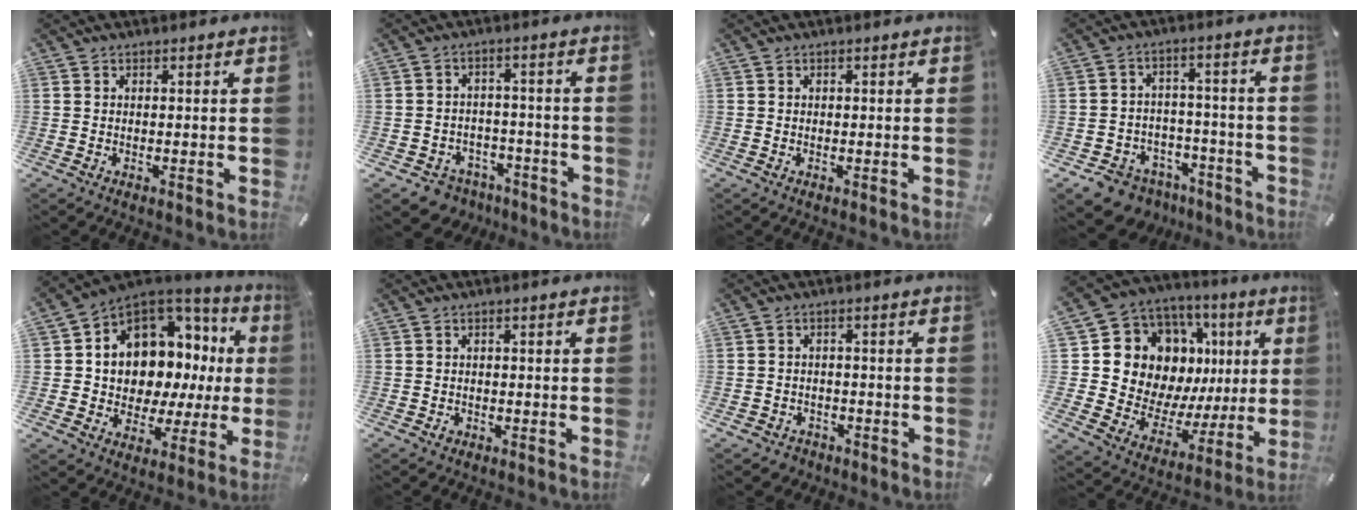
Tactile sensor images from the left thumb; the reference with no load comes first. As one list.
[{"total": 5.1, "force": [-3.0, 4.1, 1.0], "torque": [-0.023, 0.019, -0.057]}, {"total": 0.0}, {"total": 8.3, "force": [-5.7, 5.7, 1.8], "torque": [-0.023, 0.041, -0.097]}, {"total": 10.6, "force": [4.0, 8.9, 4.0], "torque": [-0.068, -0.066, 0.081]}, {"total": 1.2, "force": [-0.4, 1.0, 0.4], "torque": [-0.008, 0.003, -0.010]}, {"total": 2.9, "force": [-1.7, 2.2, 0.5], "torque": [-0.009, 0.009, -0.036]}, {"total": 18.0, "force": [6.8, 13.8, 9.4], "torque": [-0.153, -0.057, 0.147]}]